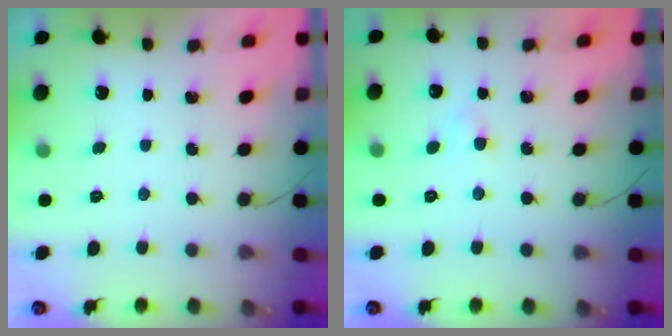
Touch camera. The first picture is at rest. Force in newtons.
{"total": 1.9, "press": 1.7, "slide": 0.8}